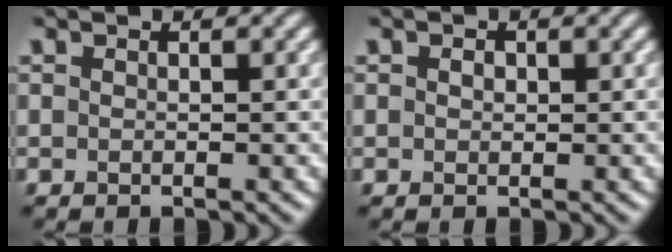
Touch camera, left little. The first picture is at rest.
{"total": 0.8, "force": [0.1, 0.6, 0.5], "torque": [-0.009, -0.001, 0.000]}